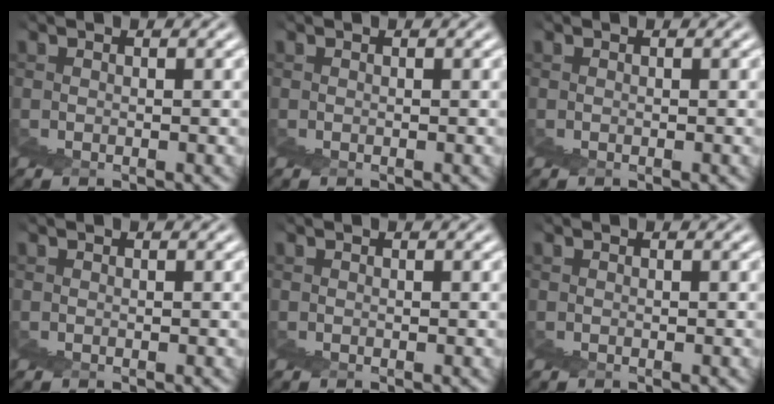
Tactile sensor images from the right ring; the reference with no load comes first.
{"total": 0.0}
{"total": 0.0}
{"total": 0.0}
{"total": 0.0}
{"total": 0.0}